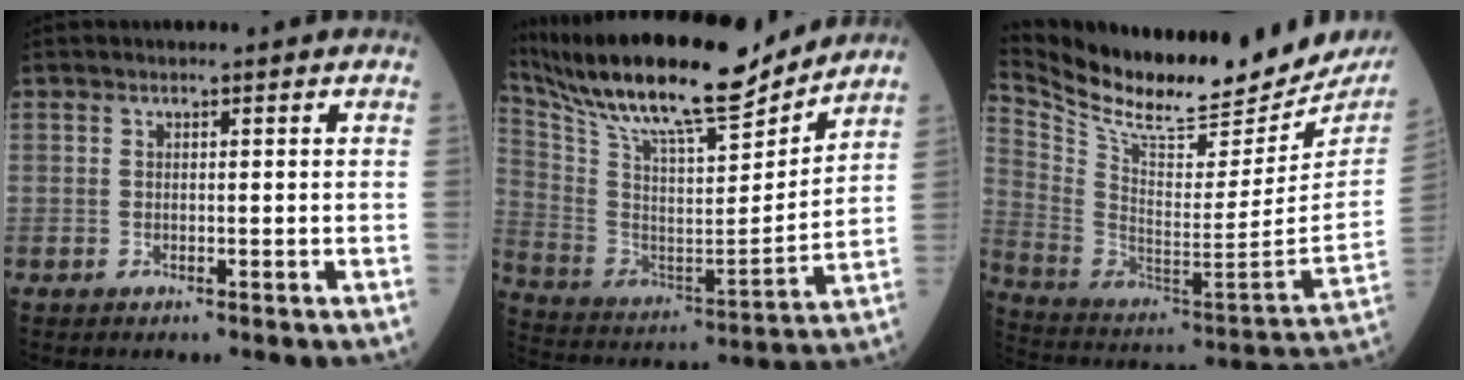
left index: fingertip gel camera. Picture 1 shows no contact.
{"total": 24.4, "force": [20.7, 3.7, 12.4], "torque": [-0.241, 0.002, 0.344]}
{"total": 25.6, "force": [23.2, 4.6, 9.8], "torque": [-0.191, -0.074, 0.353]}